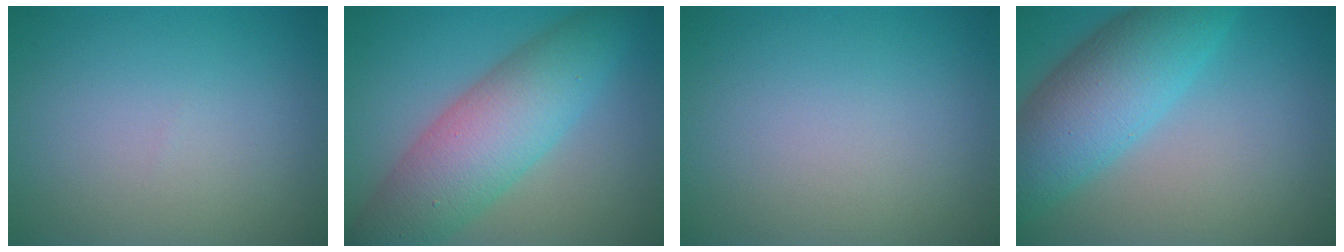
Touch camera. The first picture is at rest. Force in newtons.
{"total": 8.1, "press": 8.1, "slide": 0.1}
{"total": 0.0}
{"total": 8.0, "press": 8.0, "slide": 0.3}